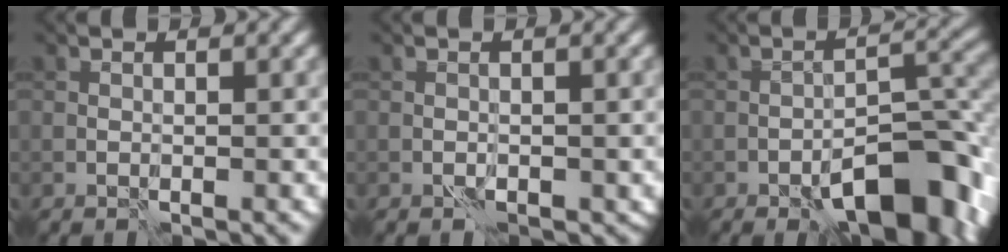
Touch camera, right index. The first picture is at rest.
{"total": 1.3, "force": [-0.6, 0.9, 0.8], "torque": [-0.010, -0.002, -0.006]}
{"total": 8.1, "force": [-4.5, 2.9, 6.0], "torque": [-0.074, 0.014, -0.067]}